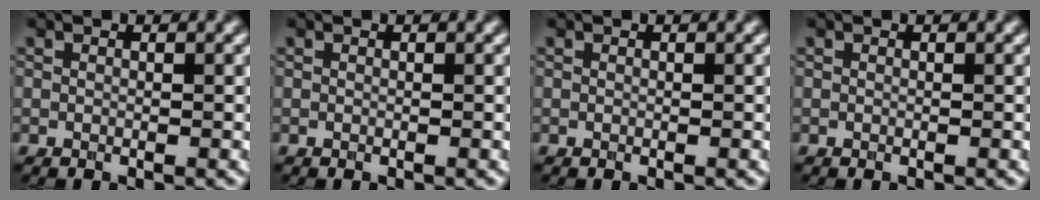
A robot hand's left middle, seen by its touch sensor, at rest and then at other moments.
{"total": 0.0}
{"total": 0.0}
{"total": 0.0}